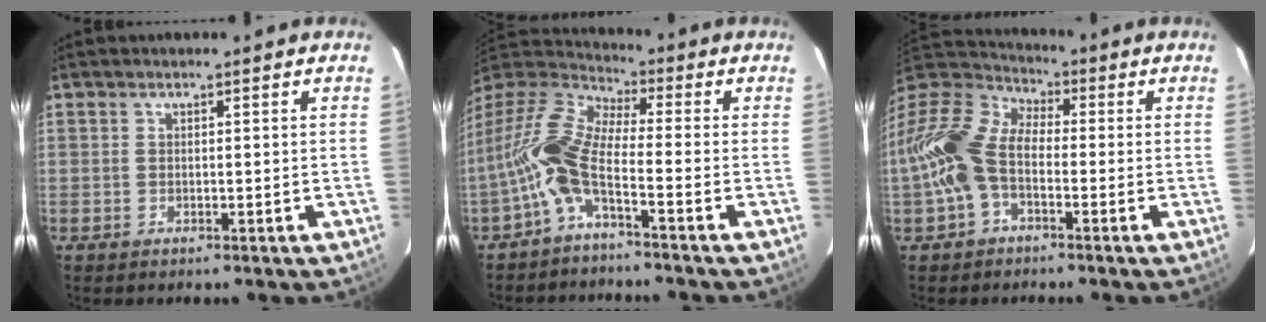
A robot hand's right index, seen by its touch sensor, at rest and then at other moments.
{"total": 11.4, "force": [-4.1, 3.3, 10.1], "torque": [-0.209, 0.005, -0.088]}
{"total": 15.2, "force": [-3.5, 9.4, 11.4], "torque": [-0.242, 0.012, -0.078]}